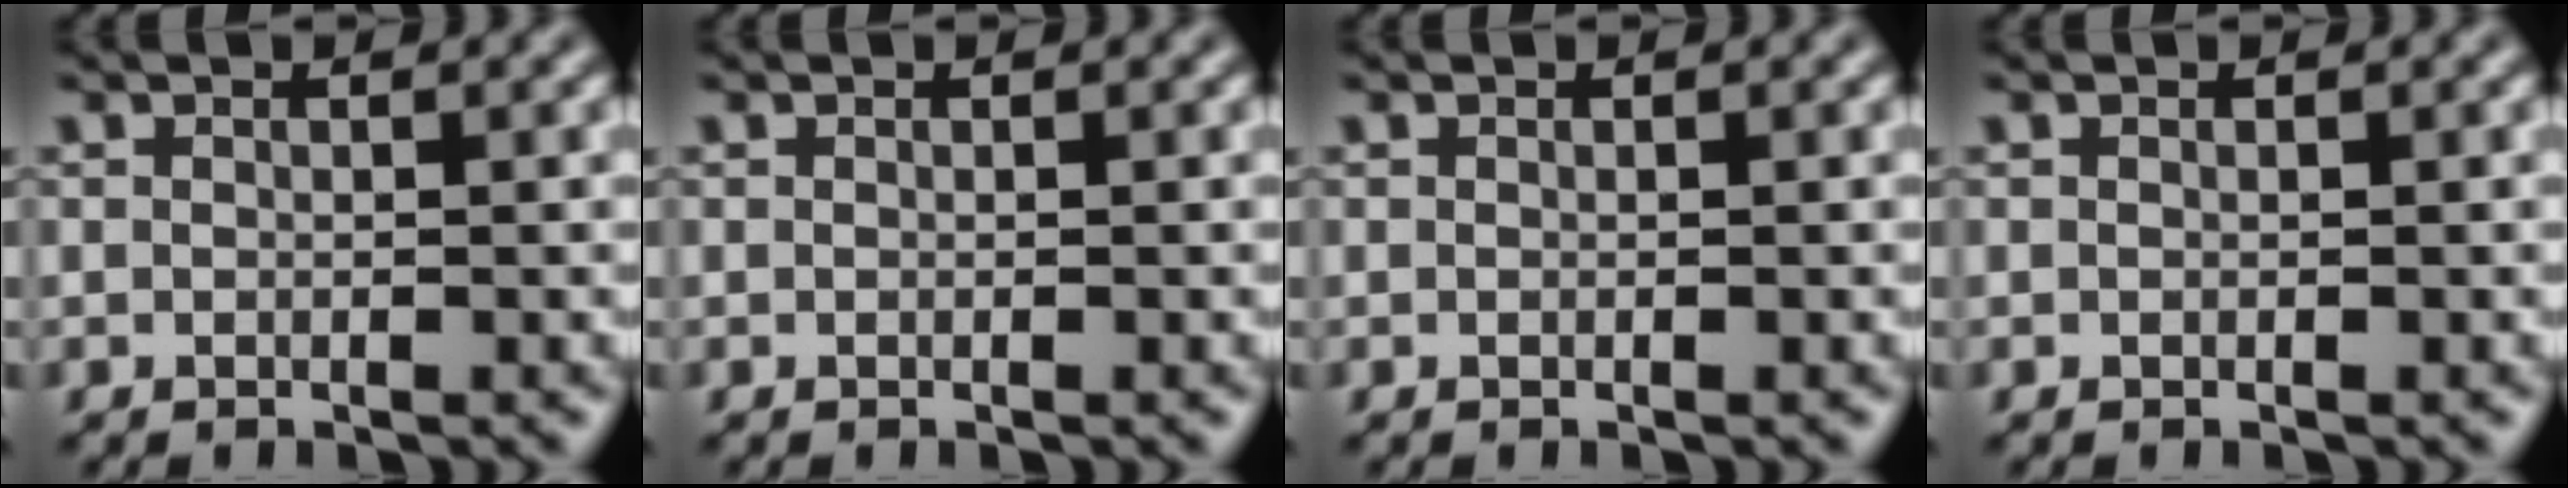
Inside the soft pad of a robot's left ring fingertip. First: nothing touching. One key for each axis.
{"total": 0.0}
{"total": 0.0}
{"total": 0.0}